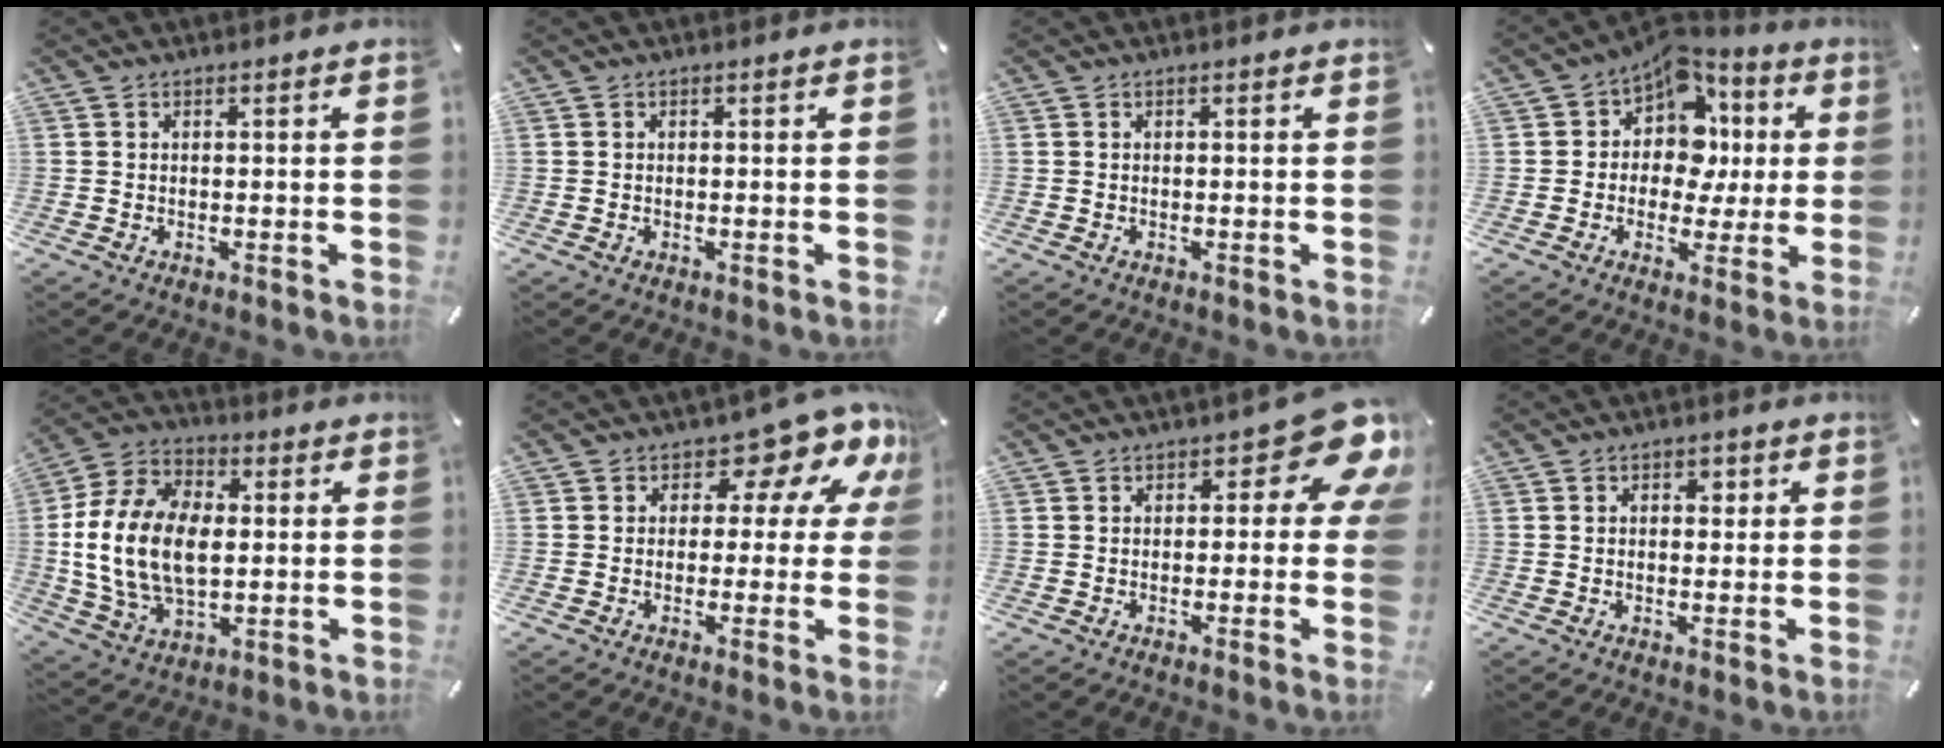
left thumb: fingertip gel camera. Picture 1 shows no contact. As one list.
[{"total": 0.0}, {"total": 0.0}, {"total": 10.7, "force": [3.2, 8.8, 5.1], "torque": [-0.088, -0.033, 0.063]}, {"total": 18.1, "force": [0.0, 12.7, 13.0], "torque": [-0.296, 0.010, 0.001]}, {"total": 11.4, "force": [5.9, 6.3, 7.5], "torque": [-0.087, -0.051, 0.099]}, {"total": 10.1, "force": [4.8, 4.6, 7.5], "torque": [-0.078, -0.034, 0.078]}, {"total": 2.1, "force": [0.5, 1.7, 1.2], "torque": [-0.011, 0.002, 0.001]}]